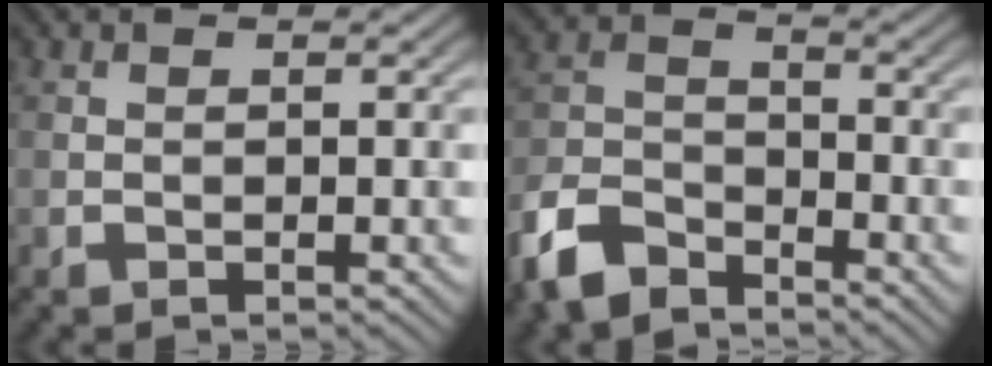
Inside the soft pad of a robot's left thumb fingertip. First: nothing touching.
{"total": 8.3, "force": [-6.3, 3.6, 3.9], "torque": [-0.089, -0.009, -0.146]}